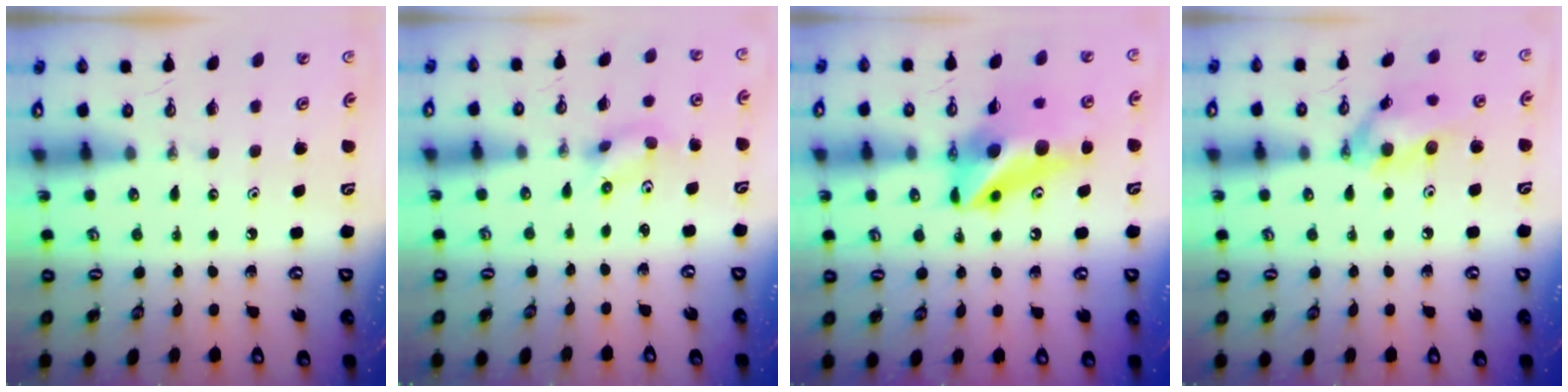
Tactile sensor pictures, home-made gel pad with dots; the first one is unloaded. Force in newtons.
{"total": 2.9, "press": 1.1, "slide": 2.7}
{"total": 12.5, "press": 12.3, "slide": 1.9}
{"total": 13.1, "press": 13.0, "slide": 1.7}